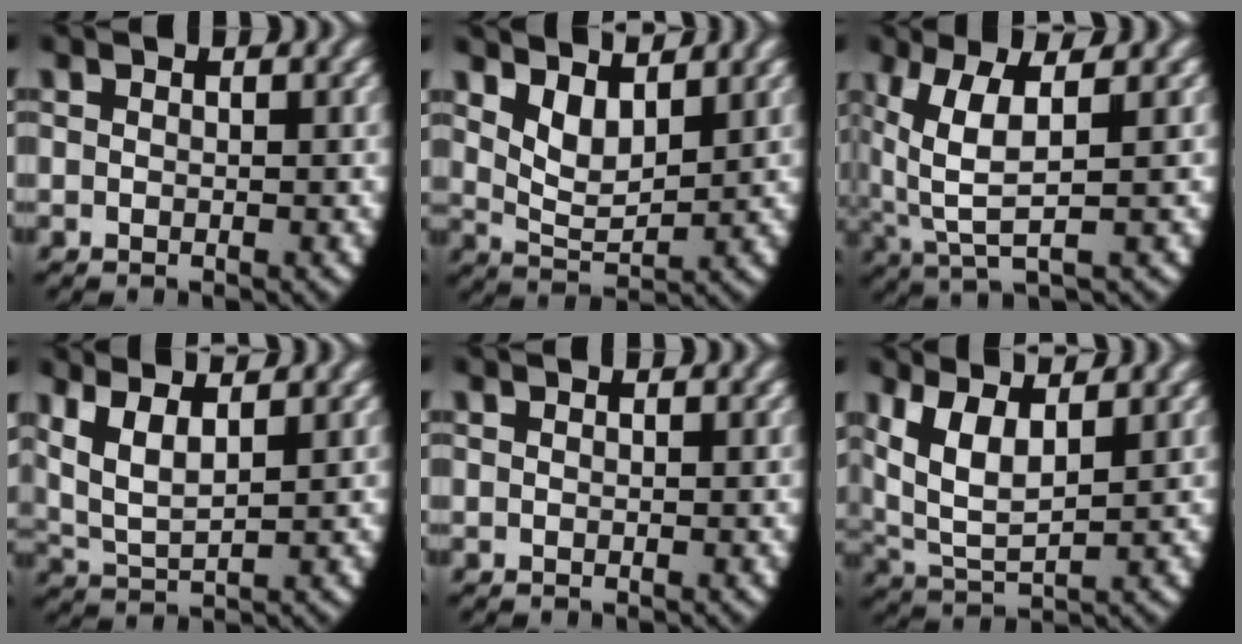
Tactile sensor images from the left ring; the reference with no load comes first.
{"total": 6.0, "force": [2.2, 4.2, 3.7], "torque": [-0.088, -0.021, 0.034]}
{"total": 6.4, "force": [1.3, 3.2, 5.4], "torque": [-0.119, -0.012, 0.031]}
{"total": 7.1, "force": [2.2, 5.1, 4.5], "torque": [-0.127, -0.009, 0.036]}
{"total": 0.0}
{"total": 8.1, "force": [1.9, 6.1, 5.0], "torque": [-0.149, -0.029, 0.038]}